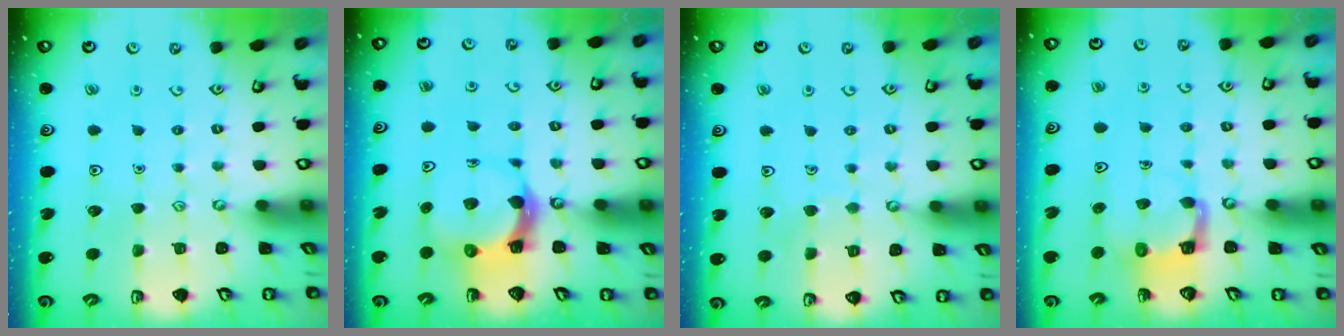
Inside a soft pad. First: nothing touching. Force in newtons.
{"total": 5.1, "press": 5.0, "slide": 0.7}
{"total": 2.4, "press": 2.4, "slide": 0.2}
{"total": 4.2, "press": 4.2, "slide": 0.1}